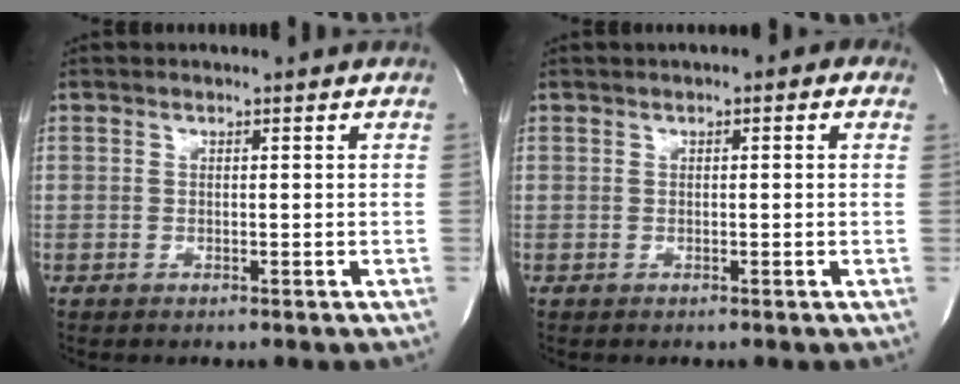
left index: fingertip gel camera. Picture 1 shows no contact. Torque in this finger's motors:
{"motor_torque": [0.43, -1.20, 0.29, 0.01]}